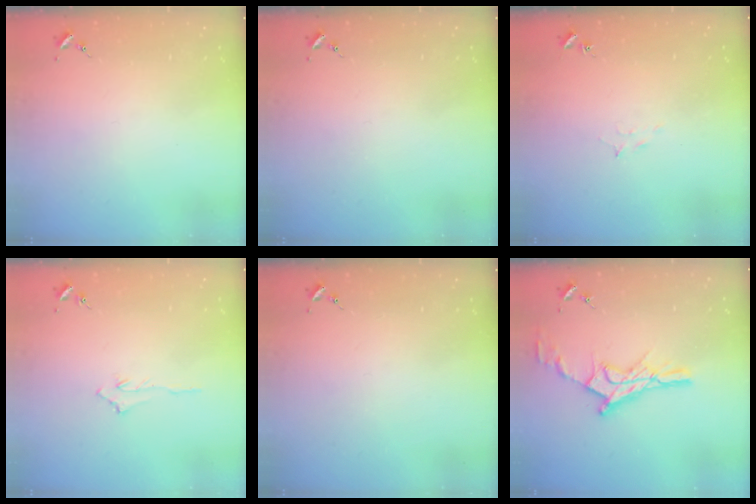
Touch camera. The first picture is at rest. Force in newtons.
{"total": 0.0}
{"total": 5.3, "press": 5.1, "slide": 1.0}
{"total": 2.9, "press": 2.9, "slide": 0.4}
{"total": 0.0}
{"total": 14.2, "press": 14.2, "slide": 1.1}